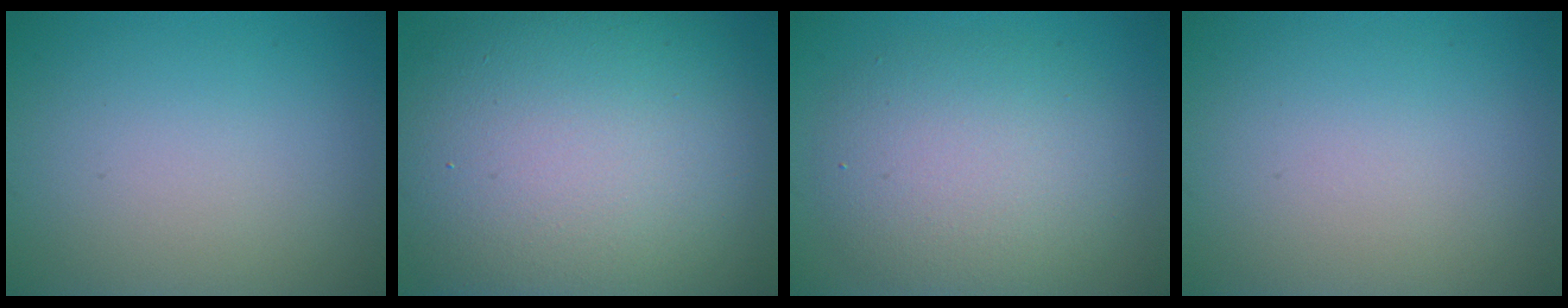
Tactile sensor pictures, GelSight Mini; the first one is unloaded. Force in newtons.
{"total": 15.4, "press": 15.3, "slide": 0.7}
{"total": 6.0, "press": 6.0, "slide": 0.4}
{"total": 0.0}